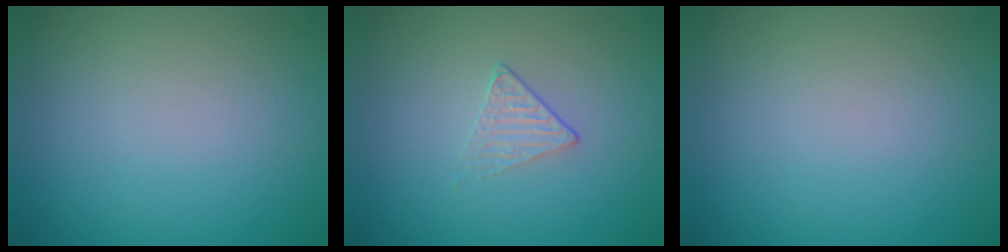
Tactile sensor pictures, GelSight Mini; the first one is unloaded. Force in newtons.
{"total": 1.2, "press": 0.7, "slide": 1.0}
{"total": 0.0}